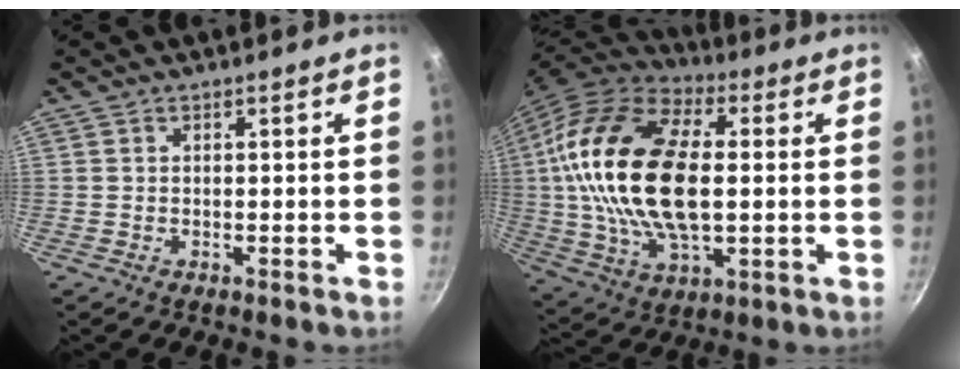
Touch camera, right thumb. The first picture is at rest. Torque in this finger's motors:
{"motor_torque": [-1.10, 3.09, 2.76, 0.03, 0.32]}